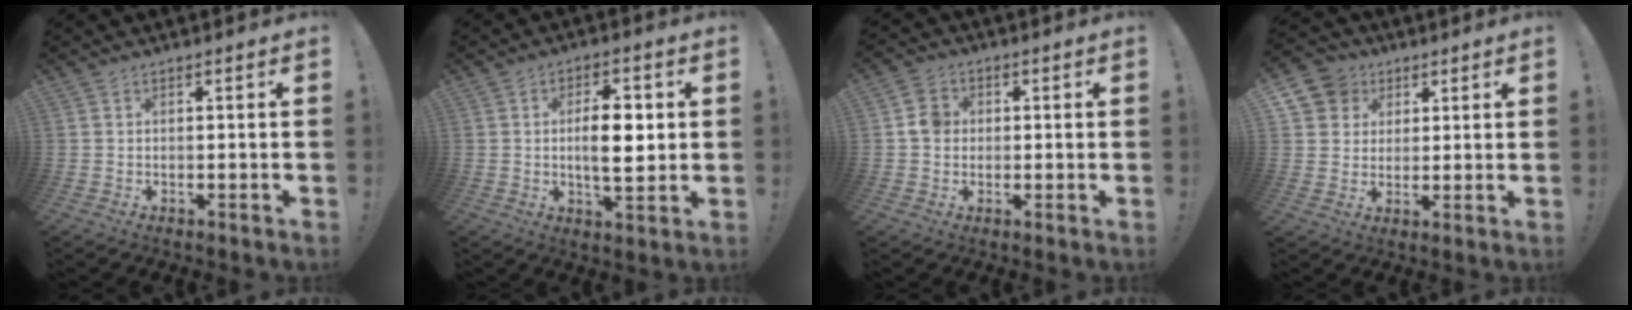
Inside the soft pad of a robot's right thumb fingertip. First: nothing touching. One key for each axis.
{"total": 10.0, "fx": 0.5, "fy": 4.4, "fz": 8.9, "tx": -0.147, "ty": -0.001, "tz": 0.001}
{"total": 5.6, "fx": 0.1, "fy": 5.1, "fz": 2.5, "tx": -0.030, "ty": 0.014, "tz": 0.003}
{"total": 8.8, "fx": 3.5, "fy": 7.8, "fz": 2.2, "tx": -0.027, "ty": -0.018, "tz": 0.071}